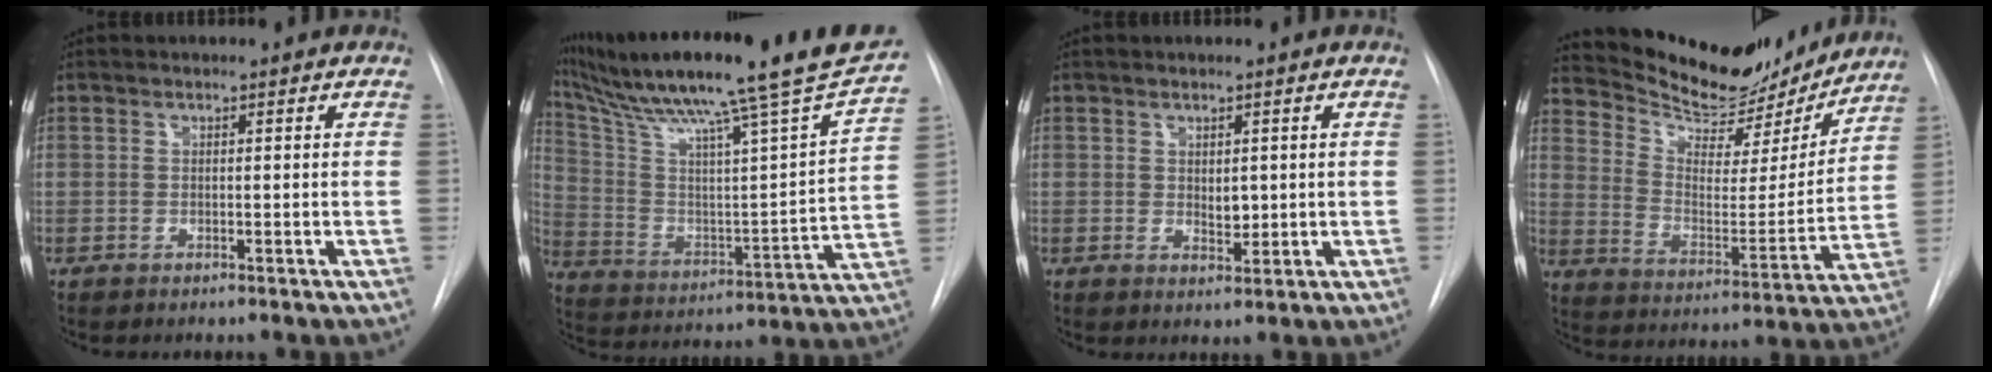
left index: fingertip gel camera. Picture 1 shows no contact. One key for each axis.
{"total": 27.5, "fx": 22.6, "fy": -0.4, "fz": 15.6, "tx": -0.270, "ty": -0.039, "tz": 0.335}
{"total": 2.1, "fx": 0.4, "fy": 1.2, "fz": 1.7, "tx": -0.024, "ty": -0.007, "tz": 0.010}
{"total": 19.5, "fx": 18.3, "fy": 4.9, "fz": 4.8, "tx": -0.080, "ty": -0.023, "tz": 0.273}